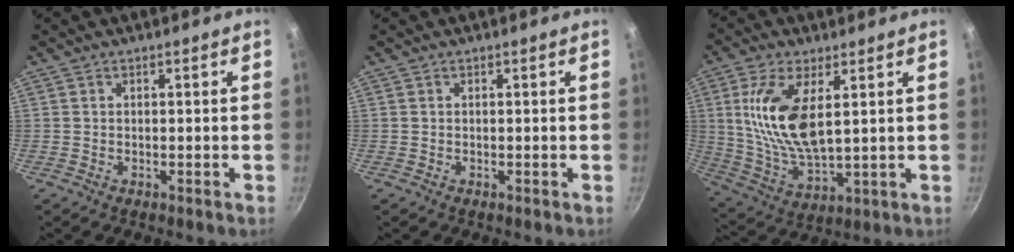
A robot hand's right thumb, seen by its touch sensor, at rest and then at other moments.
{"total": 0.0}
{"total": 14.5, "force": [3.7, 6.5, 12.5], "torque": [-0.246, -0.019, 0.080]}